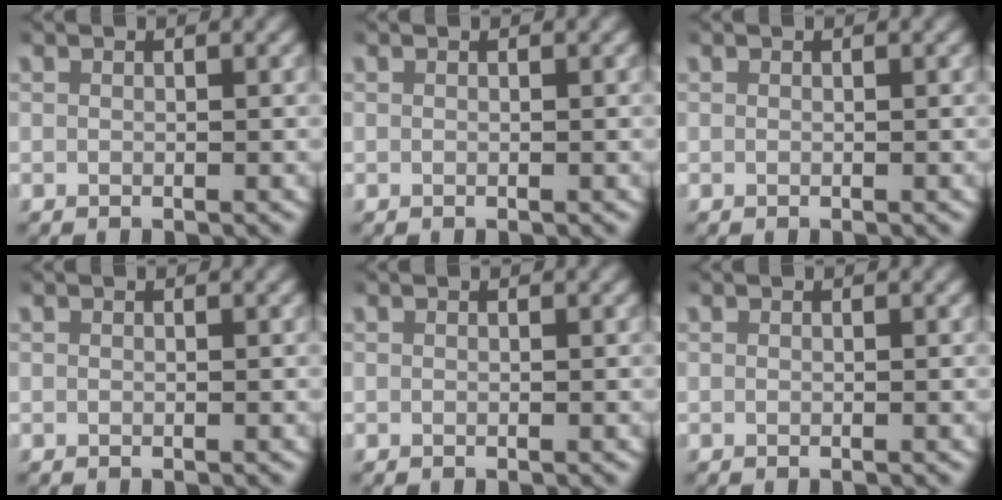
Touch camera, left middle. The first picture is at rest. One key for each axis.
{"total": 0.0}
{"total": 0.0}
{"total": 0.0}
{"total": 0.0}
{"total": 0.0}